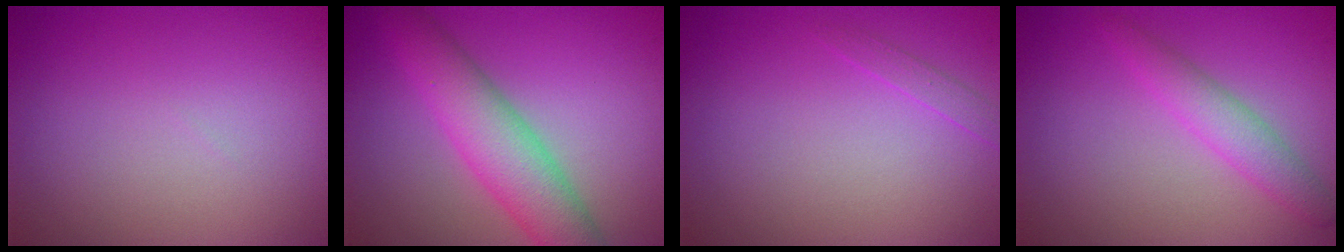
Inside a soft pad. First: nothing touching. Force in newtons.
{"total": 5.9, "press": 5.9, "slide": 0.4}
{"total": 0.8, "press": 0.8, "slide": 0.1}
{"total": 2.5, "press": 2.5, "slide": 0.1}